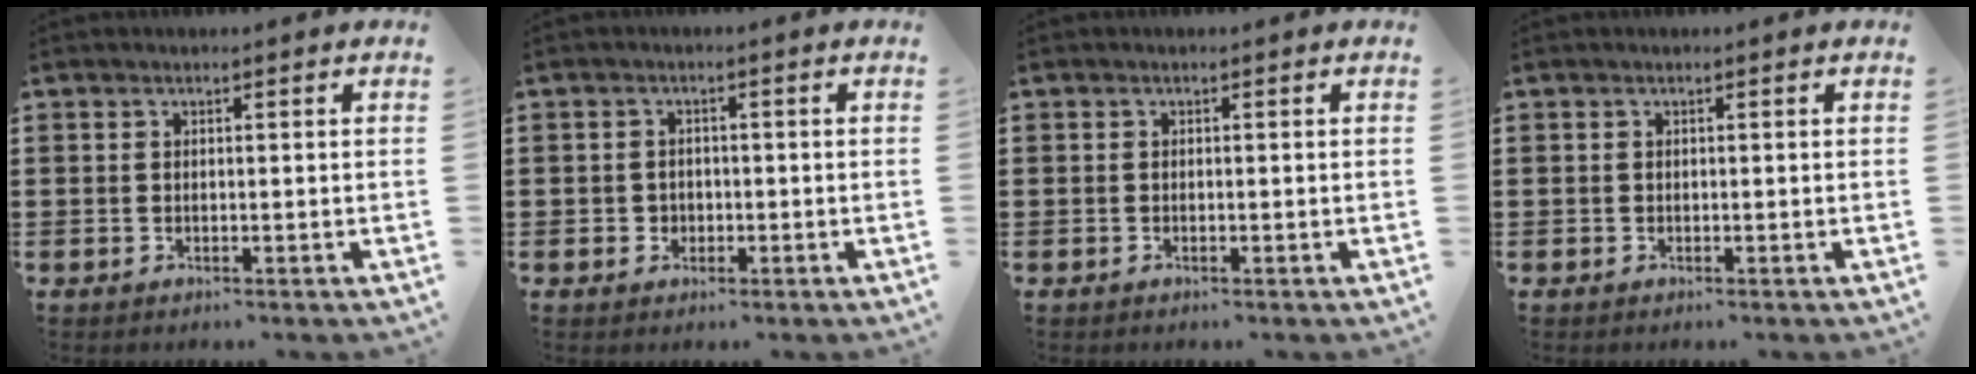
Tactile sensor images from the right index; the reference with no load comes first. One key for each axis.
{"total": 1.7, "fx": -0.5, "fy": 1.6, "fz": 0.3, "tx": -0.013, "ty": 0.000, "tz": -0.013}
{"total": 0.0}
{"total": 0.0}